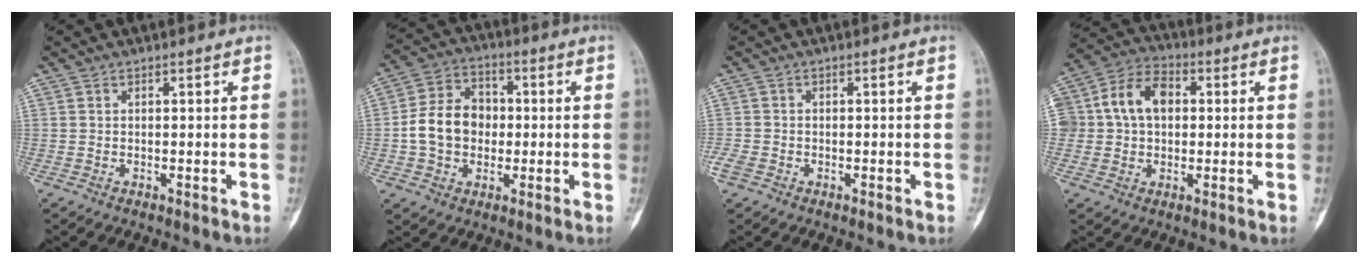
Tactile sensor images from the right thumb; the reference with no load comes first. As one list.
[{"total": 11.1, "force": [-0.8, 8.9, 6.6], "torque": [-0.096, 0.027, -0.021]}, {"total": 2.5, "force": [-1.2, 1.8, 1.2], "torque": [-0.026, 0.003, -0.026]}, {"total": 11.7, "force": [1.7, 8.7, 7.6], "torque": [-0.119, 0.027, 0.024]}]